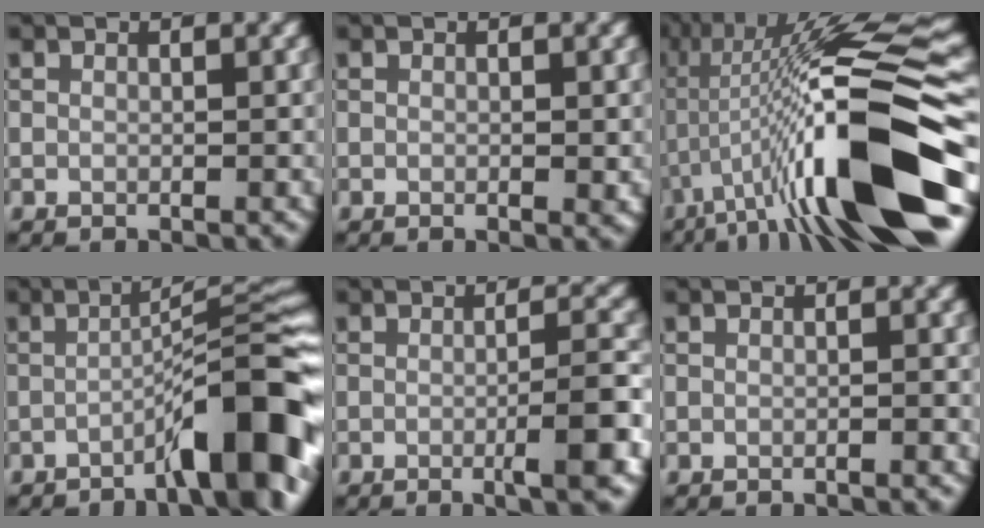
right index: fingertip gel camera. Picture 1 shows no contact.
{"total": 0.8, "force": [-0.2, 0.2, 0.8], "torque": [-0.012, 0.000, -0.001]}
{"total": 16.2, "force": [-4.1, 3.0, 15.4], "torque": [-0.253, 0.022, -0.066]}
{"total": 9.8, "force": [-4.7, 1.3, 8.5], "torque": [-0.113, 0.025, -0.078]}
{"total": 4.6, "force": [-1.3, 0.7, 4.3], "torque": [-0.059, 0.009, -0.028]}
{"total": 0.6, "force": [-0.3, 0.0, 0.5], "torque": [-0.005, 0.002, -0.007]}